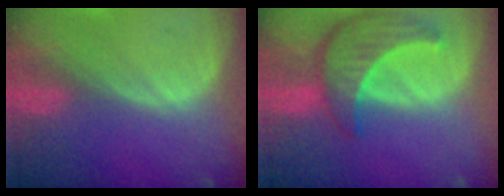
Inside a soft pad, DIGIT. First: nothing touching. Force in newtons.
{"total": 8.6, "press": 7.8, "slide": 3.8}